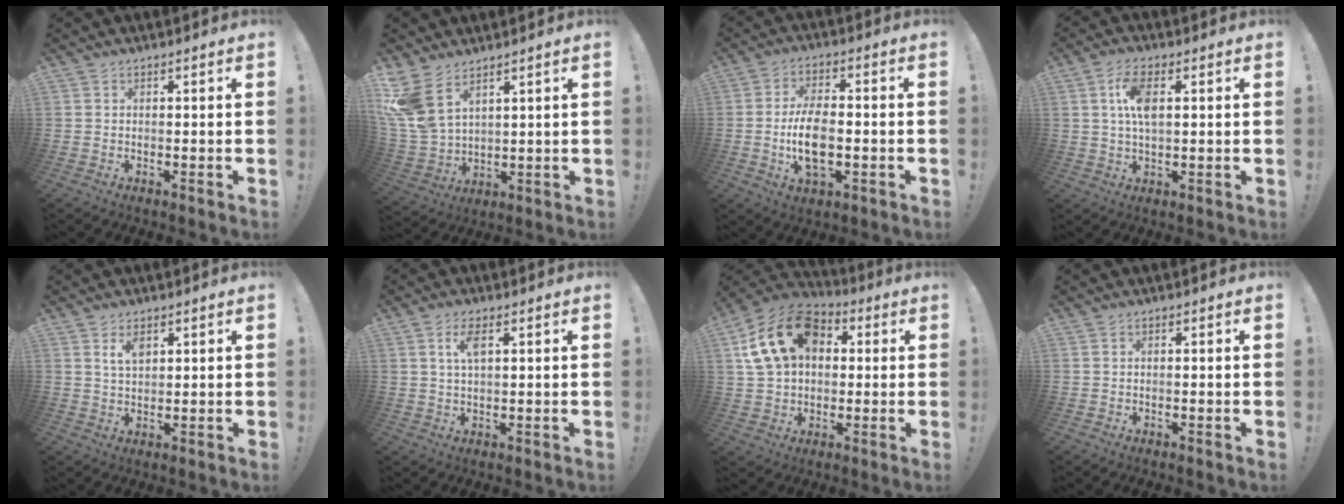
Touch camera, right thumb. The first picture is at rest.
{"total": 11.1, "force": [7.0, 5.9, 6.4], "torque": [-0.145, -0.040, 0.136]}
{"total": 11.4, "force": [-1.5, 6.3, 9.4], "torque": [-0.168, -0.003, -0.029]}
{"total": 8.3, "force": [1.9, 3.8, 7.1], "torque": [-0.126, -0.001, 0.032]}
{"total": 4.1, "force": [2.2, 2.1, 2.8], "torque": [-0.040, -0.010, 0.037]}
{"total": 4.6, "force": [1.8, 1.7, 3.9], "torque": [-0.077, 0.004, 0.029]}
{"total": 19.1, "force": [5.8, 13.5, 12.2], "torque": [-0.209, 0.003, 0.111]}
{"total": 0.0}